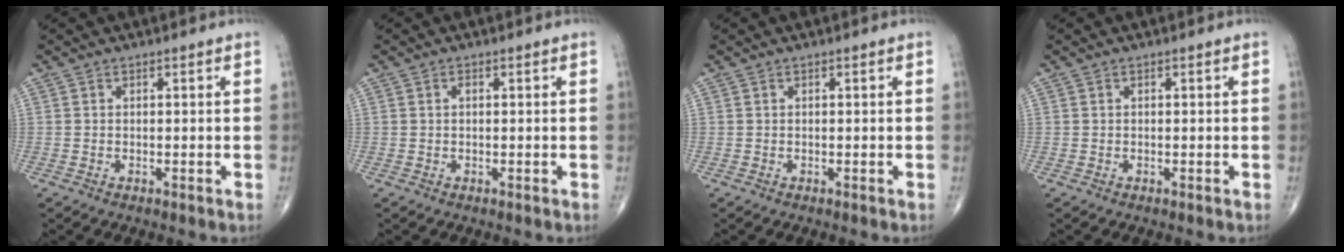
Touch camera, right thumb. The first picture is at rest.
{"total": 0.7, "force": [0.1, 0.4, 0.6], "torque": [-0.010, 0.001, 0.001]}
{"total": 0.0}
{"total": 0.0}